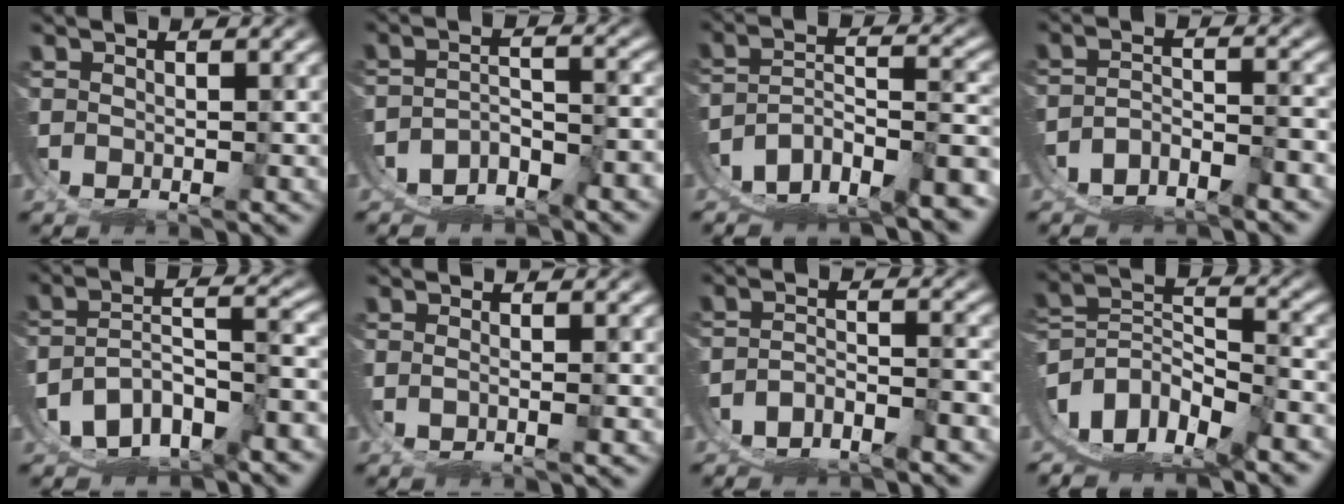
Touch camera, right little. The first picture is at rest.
{"total": 6.9, "force": [-5.1, 4.4, 1.6], "torque": [-0.039, -0.024, -0.079]}
{"total": 13.8, "force": [-7.8, 10.3, 4.9], "torque": [-0.121, -0.057, -0.120]}
{"total": 8.5, "force": [-5.7, 6.0, 1.9], "torque": [-0.051, -0.030, -0.094]}
{"total": 10.9, "force": [-5.7, 8.5, 3.8], "torque": [-0.105, -0.028, -0.092]}
{"total": 1.0, "force": [-0.4, 0.3, 0.9], "torque": [-0.025, -0.006, -0.007]}
{"total": 7.4, "force": [-5.1, 5.1, 1.7], "torque": [-0.043, -0.024, -0.086]}
{"total": 14.2, "force": [-4.7, 11.5, 6.9], "torque": [-0.168, -0.053, -0.071]}